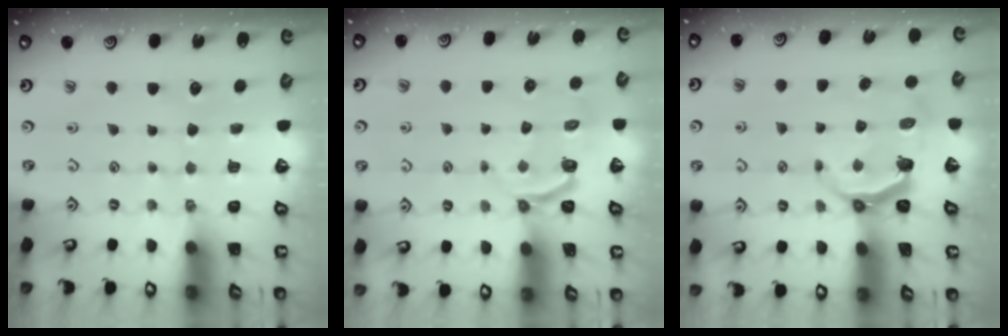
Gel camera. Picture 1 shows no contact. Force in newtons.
{"total": 4.7, "press": 4.2, "slide": 2.3}
{"total": 4.8, "press": 3.3, "slide": 3.4}